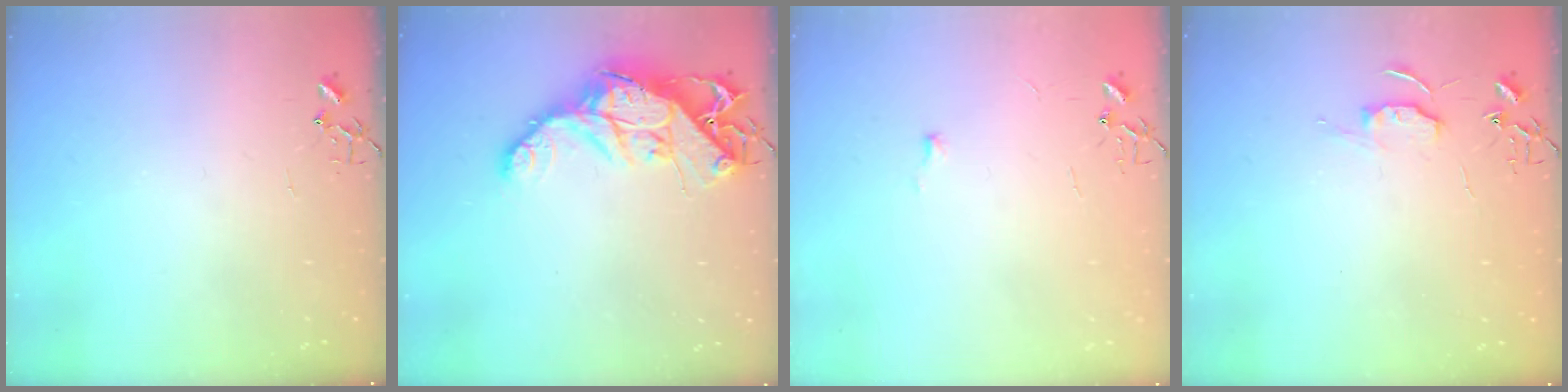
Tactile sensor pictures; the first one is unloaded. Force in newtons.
{"total": 16.1, "press": 16.1, "slide": 1.6}
{"total": 3.4, "press": 3.4, "slide": 0.5}
{"total": 5.7, "press": 5.7, "slide": 0.6}